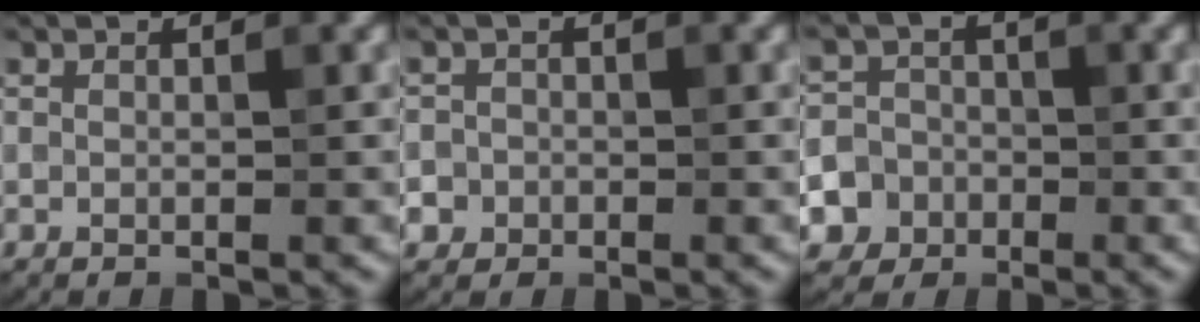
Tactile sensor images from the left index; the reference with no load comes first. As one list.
[{"total": 3.1, "force": [-1.5, 2.7, 0.3], "torque": [0.021, 0.003, -0.038]}, {"total": 7.1, "force": [-3.5, 6.1, 1.0], "torque": [-0.010, -0.011, -0.079]}]